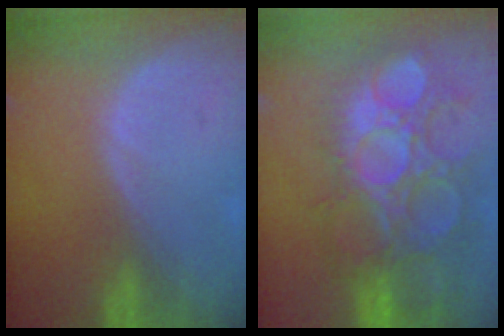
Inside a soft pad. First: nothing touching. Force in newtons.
{"total": 13.3, "press": 12.2, "slide": 5.4}